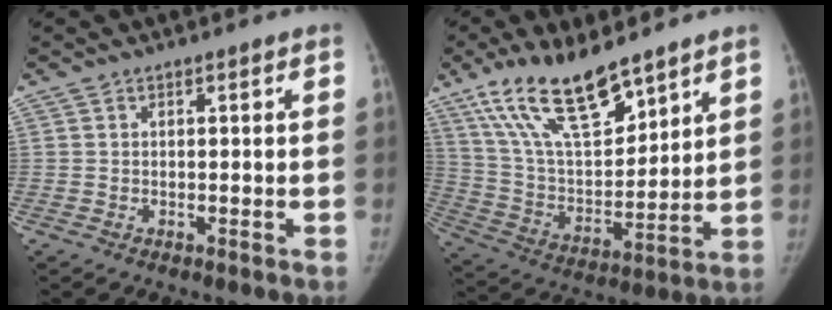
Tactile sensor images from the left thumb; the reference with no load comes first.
{"total": 18.7, "force": [12.9, 6.8, 11.9], "torque": [-0.183, -0.063, 0.249]}